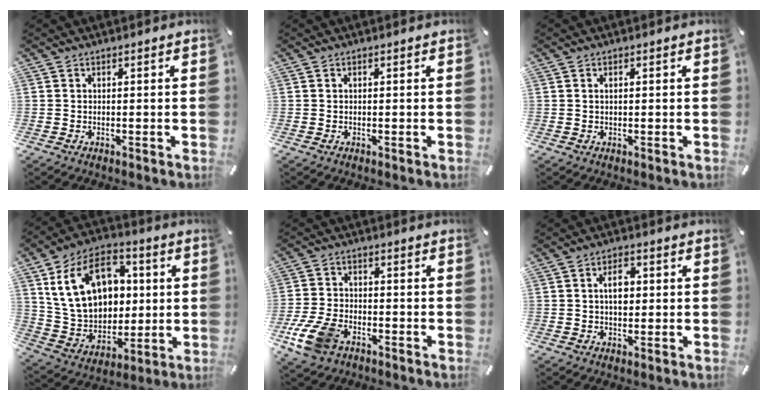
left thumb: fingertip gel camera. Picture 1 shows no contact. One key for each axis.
{"total": 0.0}
{"total": 1.0, "fx": 0.2, "fy": 0.4, "fz": 0.8, "tx": -0.017, "ty": 0.002, "tz": 0.002}
{"total": 20.1, "fx": 5.5, "fy": 15.2, "fz": 11.9, "tx": -0.215, "ty": -0.004, "tz": 0.108}
{"total": 10.3, "fx": -5.1, "fy": 6.5, "fz": 6.2, "tx": -0.138, "ty": 0.017, "tz": -0.094}
{"total": 5.4, "fx": 0.7, "fy": 3.2, "fz": 4.3, "tx": -0.063, "ty": 0.001, "tz": 0.005}